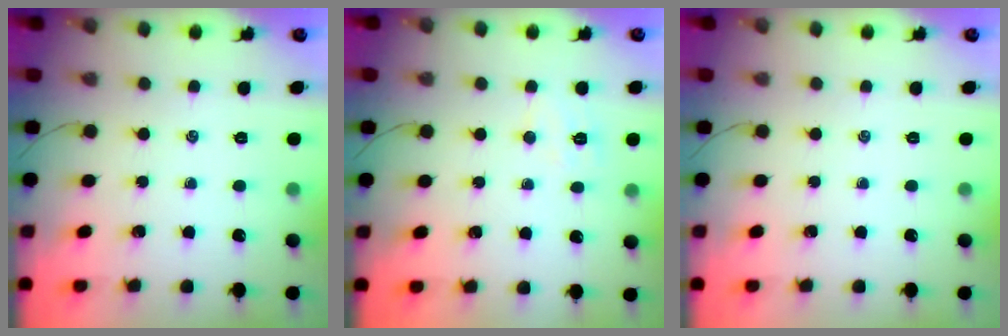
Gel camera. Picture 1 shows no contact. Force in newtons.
{"total": 5.1, "press": 5.0, "slide": 1.0}
{"total": 0.0}